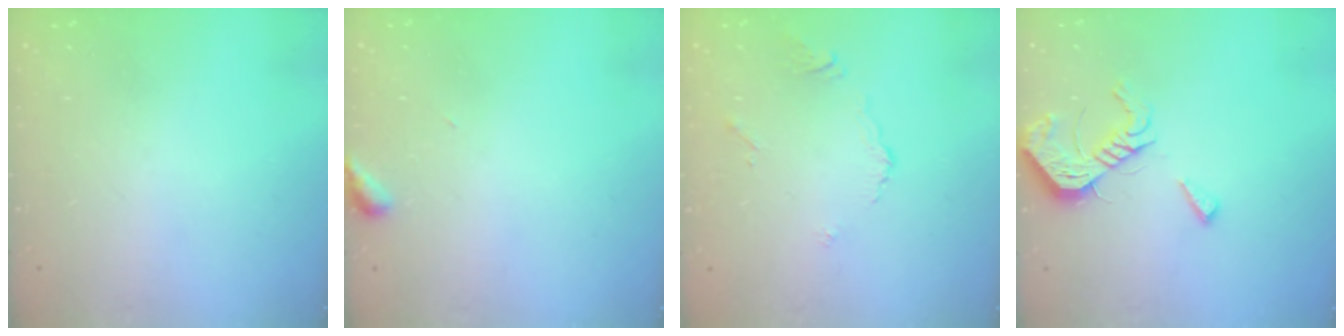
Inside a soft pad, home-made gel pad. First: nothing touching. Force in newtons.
{"total": 2.9, "press": 2.9, "slide": 0.3}
{"total": 3.0, "press": 2.9, "slide": 0.8}
{"total": 11.8, "press": 11.8, "slide": 0.8}